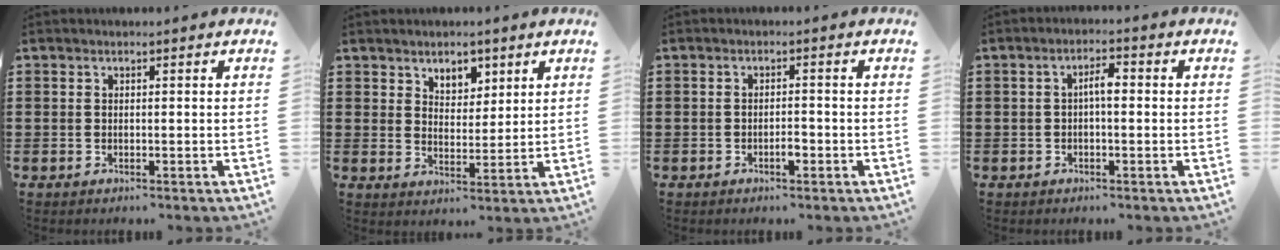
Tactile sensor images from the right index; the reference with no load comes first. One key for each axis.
{"total": 4.2, "fx": 3.2, "fy": 2.5, "fz": 0.9, "tx": -0.024, "ty": 0.004, "tz": 0.057}
{"total": 2.0, "fx": -0.9, "fy": 0.7, "fz": 1.7, "tx": -0.032, "ty": 0.002, "tz": -0.016}
{"total": 2.7, "fx": -0.2, "fy": 0.8, "fz": 2.5, "tx": -0.047, "ty": 0.007, "tz": -0.006}